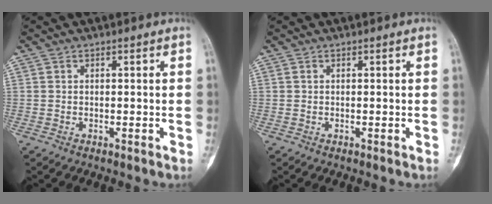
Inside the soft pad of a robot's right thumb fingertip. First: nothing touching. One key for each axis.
{"total": 0.0}